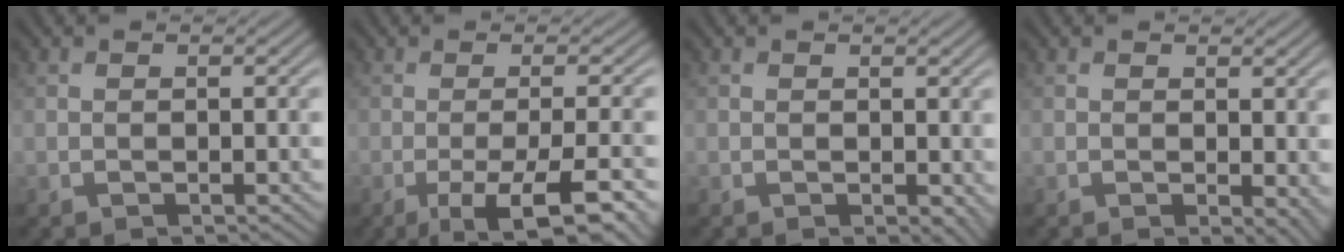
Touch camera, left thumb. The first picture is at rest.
{"total": 9.6, "force": [-4.5, 2.2, 8.2], "torque": [-0.116, 0.001, -0.058]}
{"total": 1.6, "force": [-0.1, 0.8, 1.3], "torque": [-0.017, -0.006, 0.003]}
{"total": 2.6, "force": [0.0, 0.9, 2.4], "torque": [-0.032, -0.005, 0.001]}